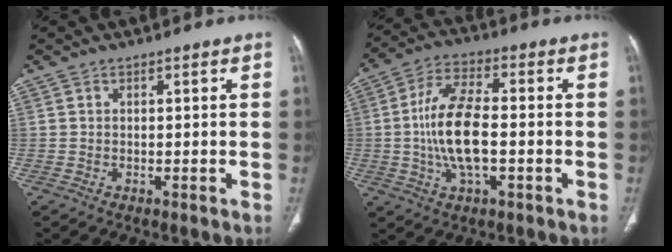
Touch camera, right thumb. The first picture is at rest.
{"total": 12.9, "force": [-1.3, 5.7, 11.5], "torque": [-0.228, 0.016, -0.028]}